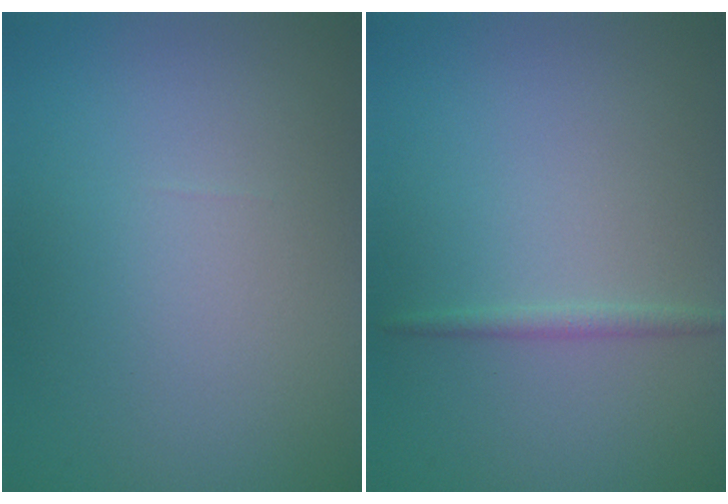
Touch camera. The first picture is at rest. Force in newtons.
{"total": 0.9, "press": 0.9, "slide": 0.1}